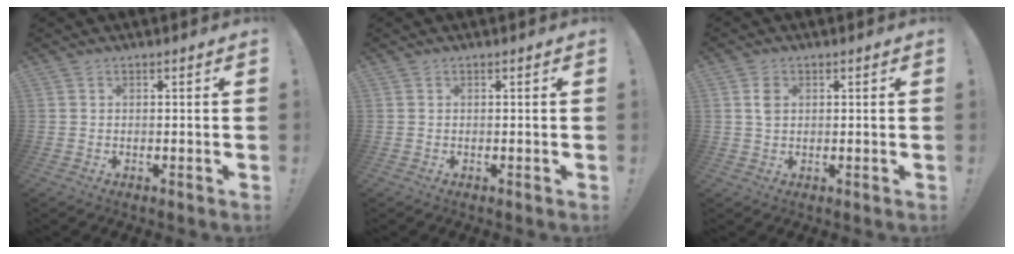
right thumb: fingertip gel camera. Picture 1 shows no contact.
{"total": 0.0}
{"total": 3.1, "force": [0.8, 2.0, 2.2], "torque": [-0.031, -0.002, 0.013]}